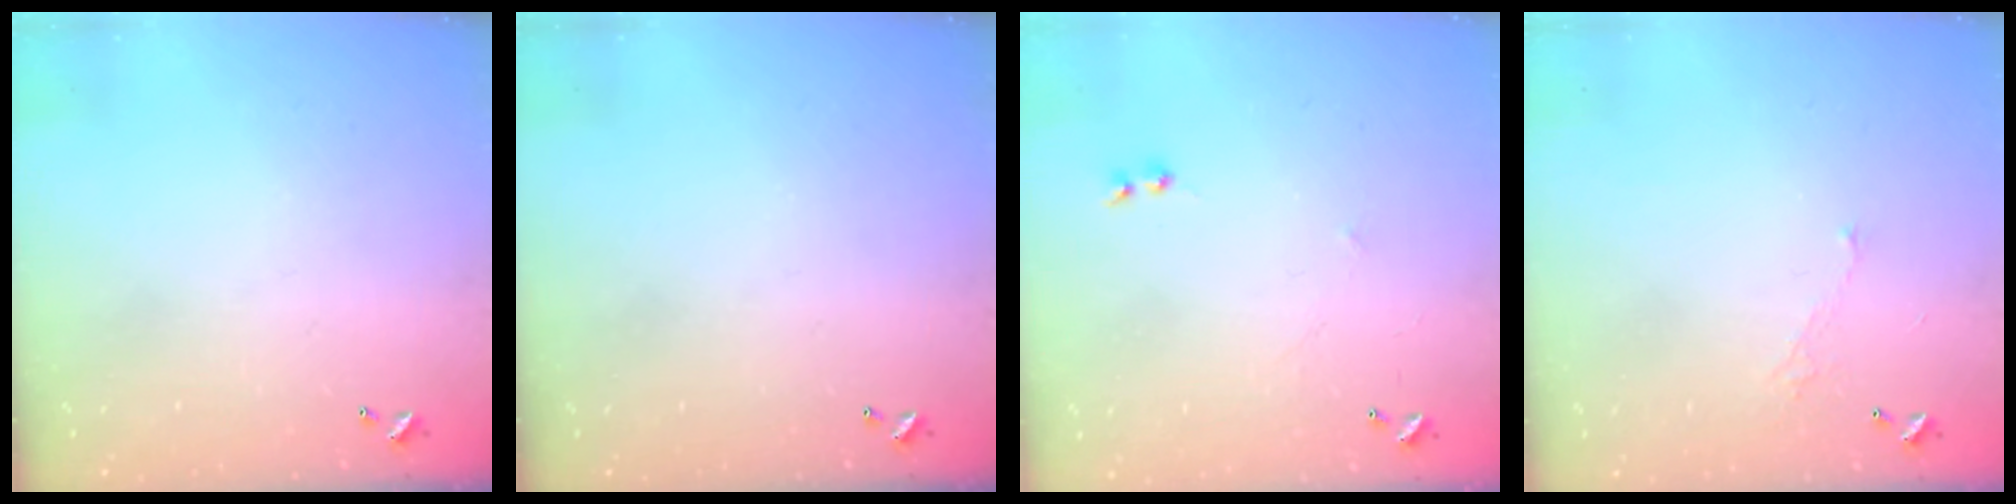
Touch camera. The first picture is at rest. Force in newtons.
{"total": 0.0}
{"total": 1.2, "press": 1.2, "slide": 0.3}
{"total": 3.5, "press": 3.5, "slide": 0.7}